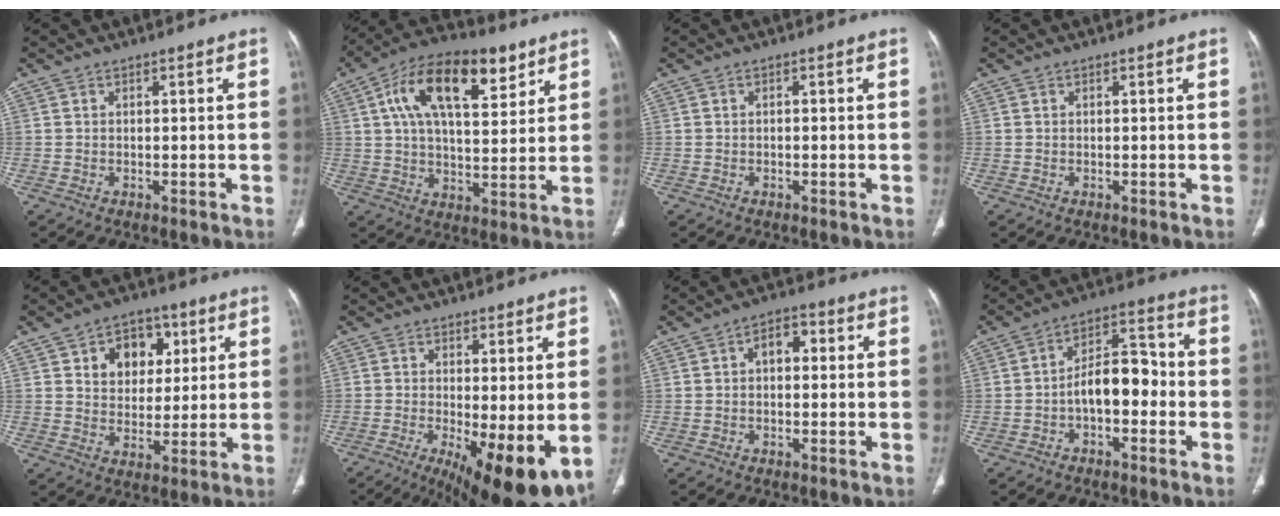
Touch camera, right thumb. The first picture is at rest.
{"total": 19.0, "force": [8.5, 8.9, 14.5], "torque": [-0.220, -0.005, 0.140]}
{"total": 0.0}
{"total": 0.0}
{"total": 10.5, "force": [4.0, 7.8, 5.8], "torque": [-0.041, -0.012, 0.063]}
{"total": 14.0, "force": [-3.9, 4.3, 12.8], "torque": [-0.167, -0.024, -0.044]}
{"total": 4.8, "force": [0.6, 3.0, 3.7], "torque": [-0.041, 0.017, 0.000]}
{"total": 9.4, "force": [-2.2, 5.2, 7.4], "torque": [-0.100, 0.044, -0.046]}